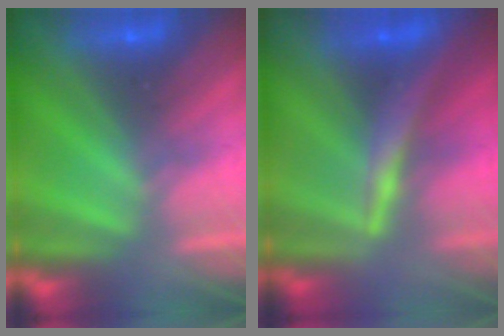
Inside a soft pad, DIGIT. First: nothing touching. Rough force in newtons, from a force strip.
{"total": 4.5}